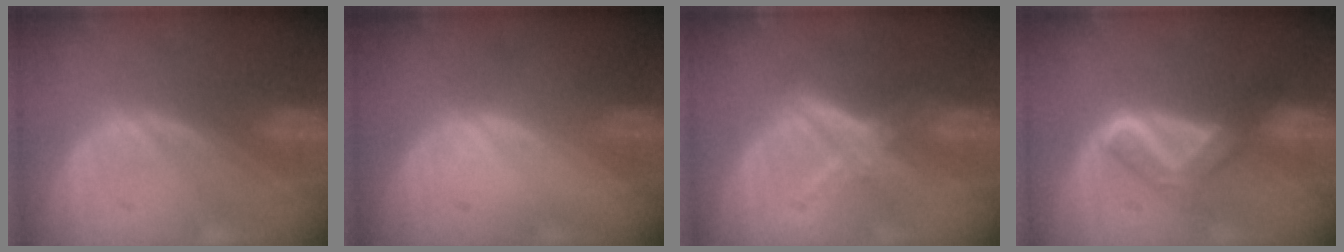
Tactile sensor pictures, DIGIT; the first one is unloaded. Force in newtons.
{"total": 0.0}
{"total": 5.7, "press": 5.4, "slide": 1.7}
{"total": 5.2, "press": 5.1, "slide": 0.7}